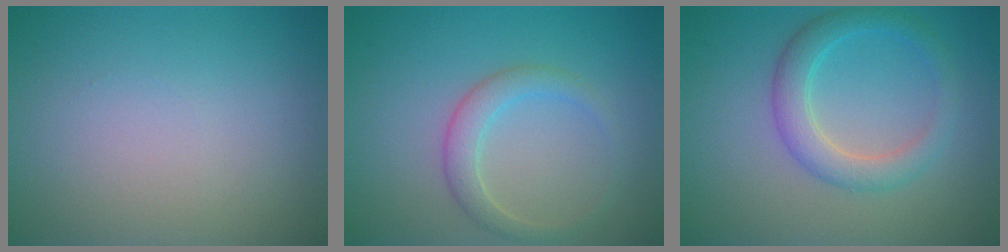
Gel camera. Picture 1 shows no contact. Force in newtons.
{"total": 2.4, "press": 2.4, "slide": 0.2}
{"total": 3.4, "press": 3.4, "slide": 0.2}